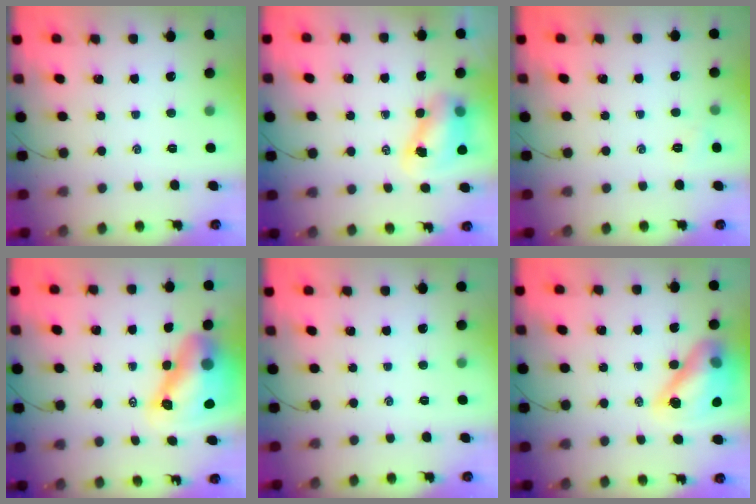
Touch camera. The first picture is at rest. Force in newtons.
{"total": 7.3, "press": 7.2, "slide": 1.3}
{"total": 4.5, "press": 4.3, "slide": 1.3}
{"total": 11.2, "press": 10.7, "slide": 3.5}
{"total": 0.0}
{"total": 16.0, "press": 15.4, "slide": 4.3}